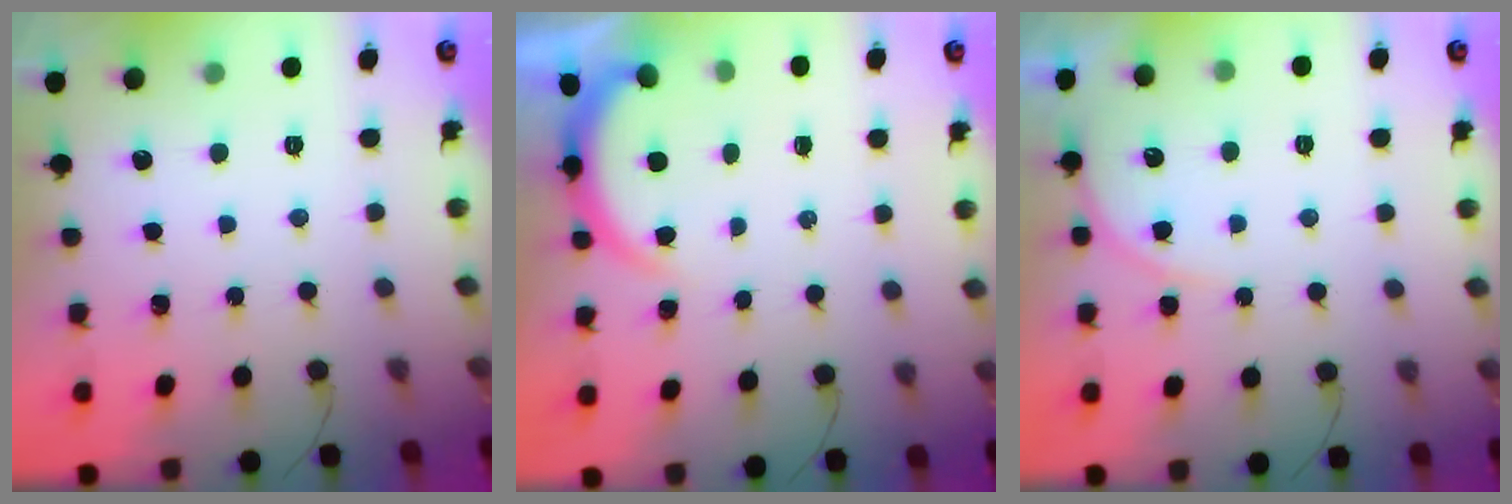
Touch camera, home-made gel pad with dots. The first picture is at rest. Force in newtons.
{"total": 1.8, "press": 1.8, "slide": 0.5}
{"total": 5.5, "press": 5.5, "slide": 0.4}